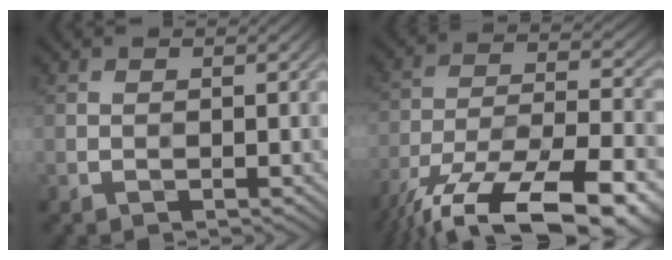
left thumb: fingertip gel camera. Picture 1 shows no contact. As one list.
[{"total": 19.0, "force": [-14.2, 6.8, 10.6], "torque": [-0.203, -0.045, -0.213]}]